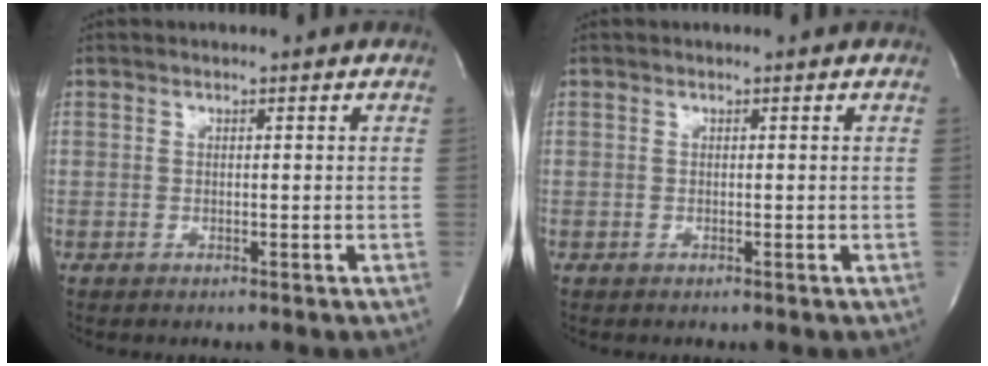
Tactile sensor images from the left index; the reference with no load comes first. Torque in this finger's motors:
{"motor_torque": [0.02, 0.01, -0.07, 0.00]}